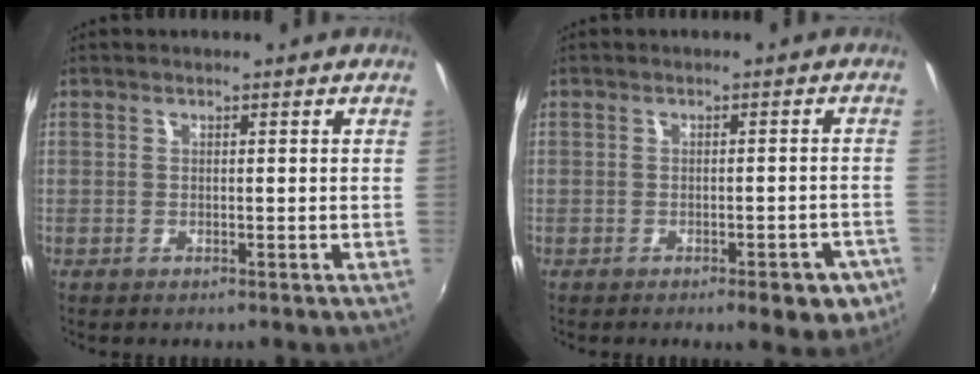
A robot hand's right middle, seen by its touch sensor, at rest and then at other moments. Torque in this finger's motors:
{"motor_torque": [0.03, -0.56, 0.15, 0.12]}